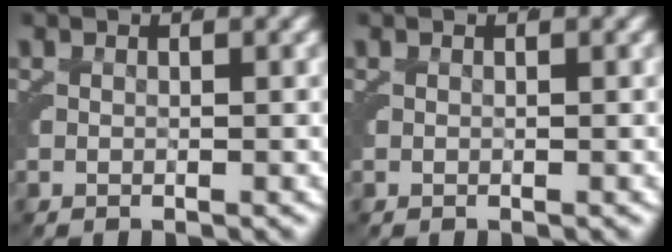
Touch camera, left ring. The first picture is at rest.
{"total": 0.0}